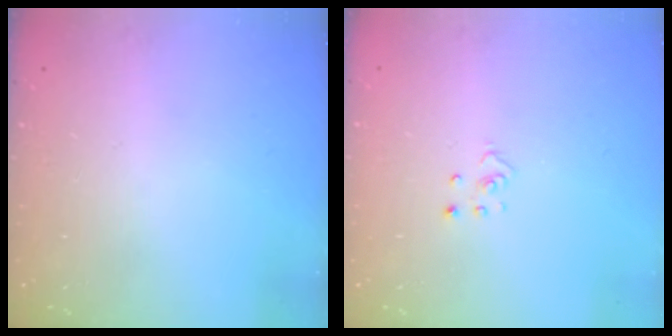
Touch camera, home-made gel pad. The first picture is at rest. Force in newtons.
{"total": 2.3, "press": 2.3, "slide": 0.2}